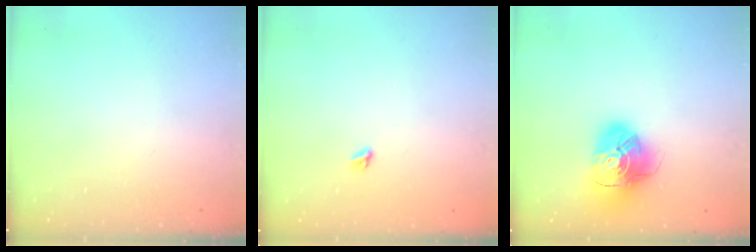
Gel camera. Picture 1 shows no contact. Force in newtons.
{"total": 3.9, "press": 3.8, "slide": 0.5}
{"total": 14.4, "press": 14.3, "slide": 1.8}